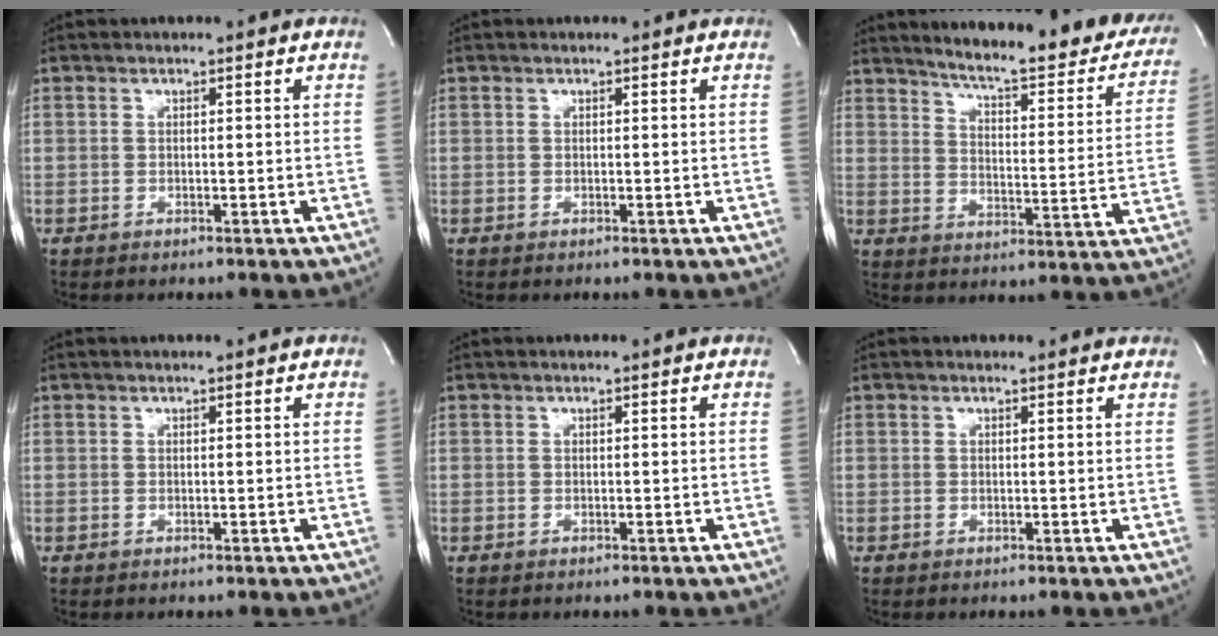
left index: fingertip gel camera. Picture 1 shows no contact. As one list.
[{"total": 0.5, "force": [0.5, 0.0, 0.0], "torque": [-0.005, 0.002, 0.006]}, {"total": 23.6, "force": [20.1, 4.2, 11.6], "torque": [-0.150, -0.055, 0.241]}, {"total": 1.8, "force": [1.7, -0.1, 0.6], "torque": [-0.009, 0.012, 0.023]}, {"total": 1.2, "force": [1.1, -0.1, 0.4], "torque": [-0.008, 0.008, 0.016]}, {"total": 3.1, "force": [3.0, 0.6, 0.6], "torque": [-0.017, 0.010, 0.028]}]